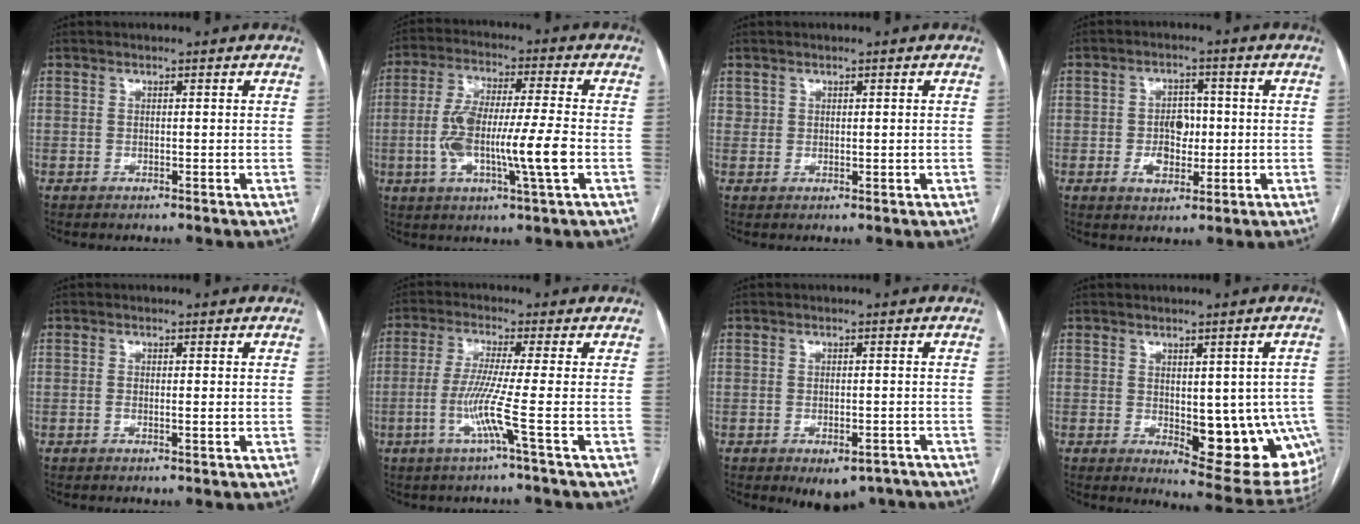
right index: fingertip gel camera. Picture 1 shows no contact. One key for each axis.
{"total": 12.7, "fx": -2.6, "fy": 0.9, "fz": 12.3, "tx": -0.239, "ty": 0.004, "tz": -0.050}
{"total": 8.5, "fx": 5.1, "fy": 6.6, "fz": 1.6, "tx": -0.057, "ty": 0.031, "tz": 0.131}
{"total": 5.5, "fx": -0.8, "fy": 3.7, "fz": 4.0, "tx": -0.070, "ty": 0.010, "tz": -0.008}
{"total": 1.2, "fx": -0.1, "fy": 0.3, "fz": 1.1, "tx": -0.020, "ty": 0.004, "tz": 0.000}
{"total": 6.5, "fx": -2.3, "fy": -1.8, "fz": 5.8, "tx": -0.119, "ty": -0.011, "tz": -0.053}
{"total": 6.4, "fx": -4.7, "fy": 3.0, "fz": 3.1, "tx": -0.027, "ty": 0.004, "tz": -0.061}
{"total": 14.6, "fx": -3.1, "fy": 6.0, "fz": 13.0, "tx": -0.108, "ty": 0.002, "tz": -0.018}